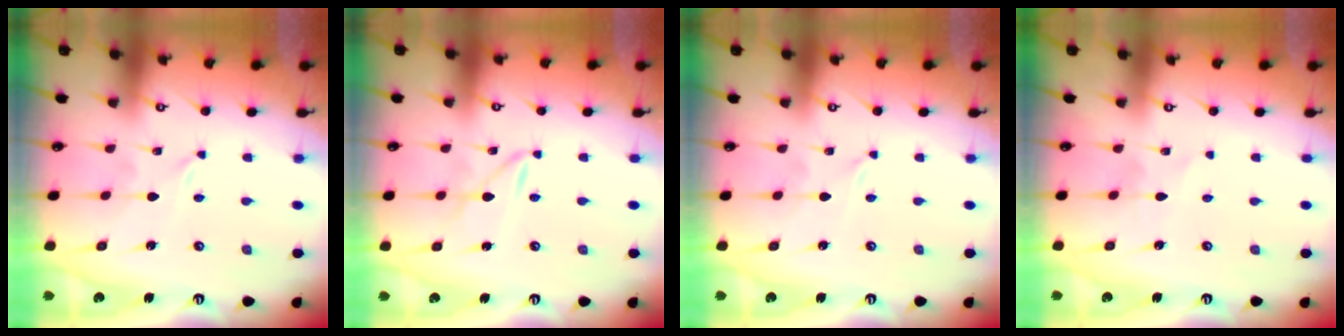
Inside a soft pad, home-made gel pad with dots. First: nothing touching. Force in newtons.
{"total": 2.2, "press": 2.1, "slide": 0.3}
{"total": 0.0}
{"total": 2.4, "press": 2.4, "slide": 0.2}